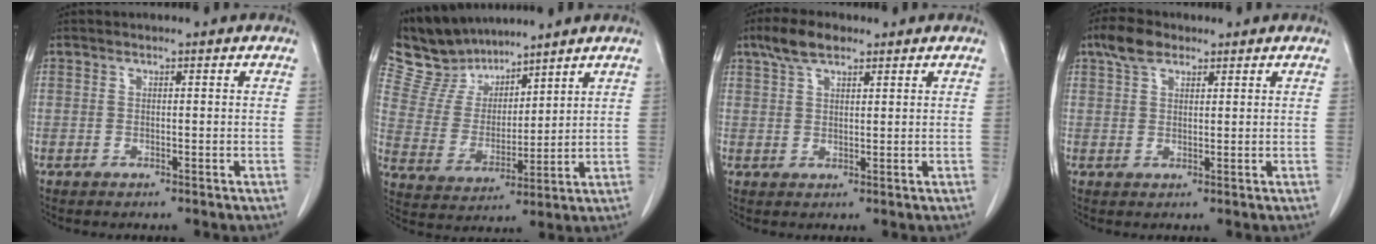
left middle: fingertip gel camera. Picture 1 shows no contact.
{"total": 10.4, "force": [9.5, 3.5, 2.2], "torque": [-0.063, 0.020, 0.197]}
{"total": 5.0, "force": [3.5, 1.8, 3.1], "torque": [-0.068, 0.014, 0.067]}
{"total": 4.1, "force": [2.7, 2.1, 2.2], "torque": [-0.049, 0.014, 0.054]}